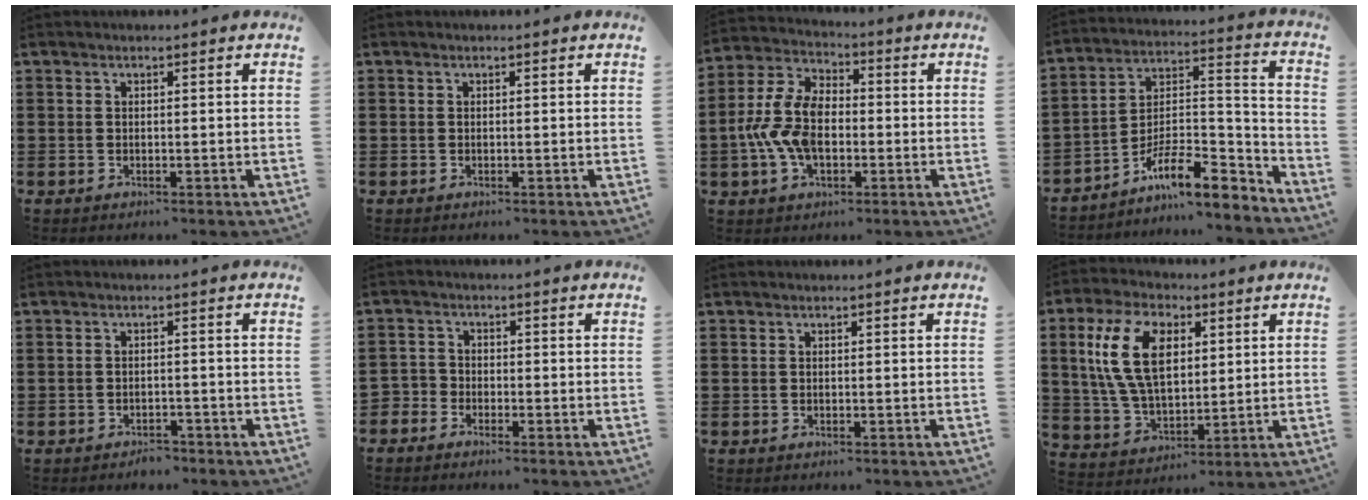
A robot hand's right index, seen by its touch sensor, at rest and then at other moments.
{"total": 0.0}
{"total": 10.0, "force": [-1.5, 6.2, 7.6], "torque": [-0.187, 0.004, -0.031]}
{"total": 10.2, "force": [-7.7, 3.0, 6.0], "torque": [-0.105, 0.007, -0.147]}
{"total": 1.9, "force": [-1.9, 0.5, 0.1], "torque": [-0.008, 0.001, -0.041]}
{"total": 2.5, "force": [-2.3, 0.9, -0.2], "torque": [-0.014, -0.001, -0.055]}
{"total": 0.0}
{"total": 12.1, "force": [3.6, 6.9, 9.2], "torque": [-0.211, 0.016, 0.063]}